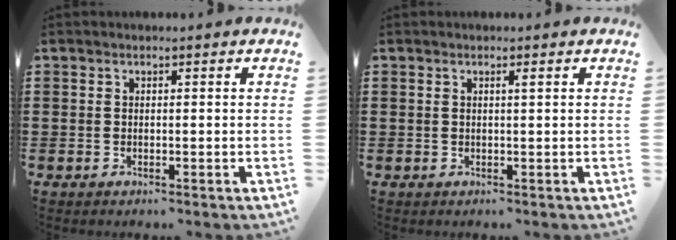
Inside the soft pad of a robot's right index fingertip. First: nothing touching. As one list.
[{"total": 0.6, "force": [0.3, 0.0, 0.5], "torque": [-0.010, -0.001, 0.006]}]